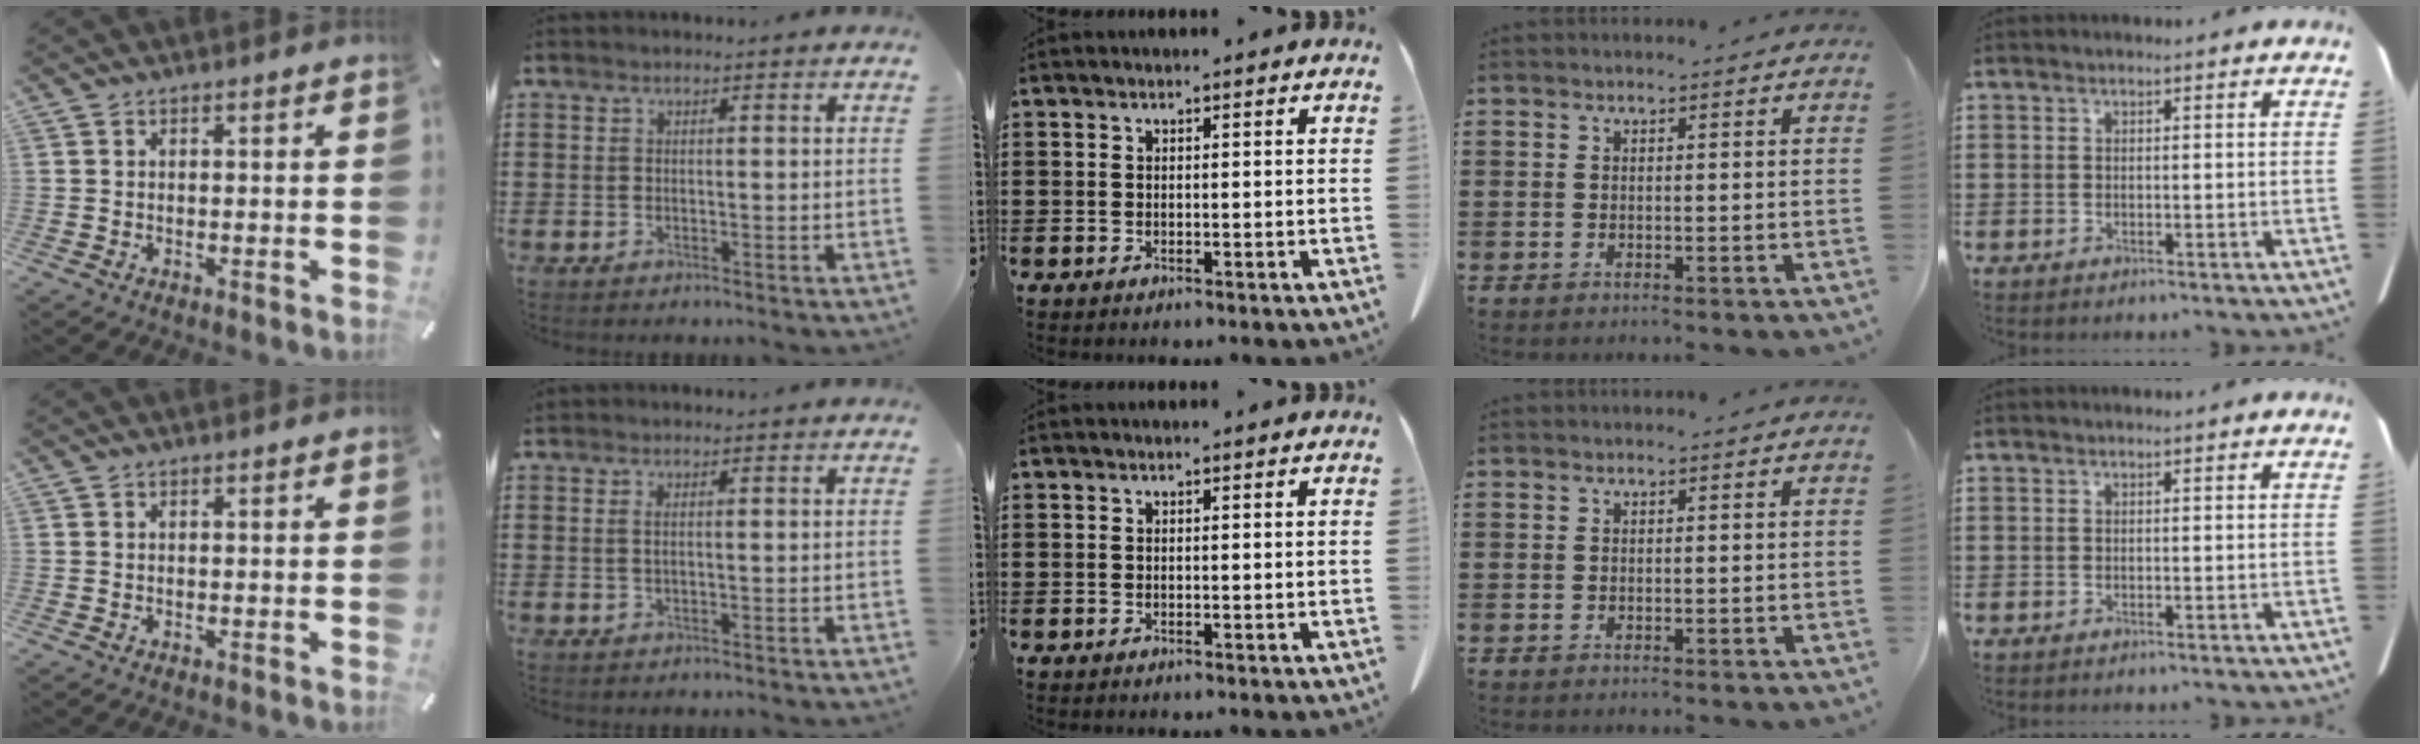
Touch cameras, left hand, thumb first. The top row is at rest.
{"index": {"total": 0.9, "force": [0.3, 0.1, 0.9], "torque": [-0.019, -0.001, 0.006]}}